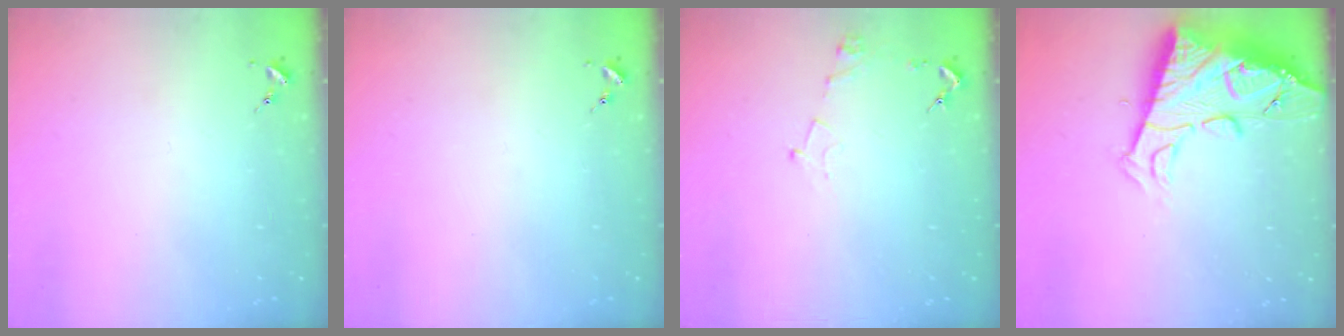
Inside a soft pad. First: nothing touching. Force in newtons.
{"total": 0.0}
{"total": 6.2, "press": 6.2, "slide": 0.7}
{"total": 15.0, "press": 14.9, "slide": 1.4}